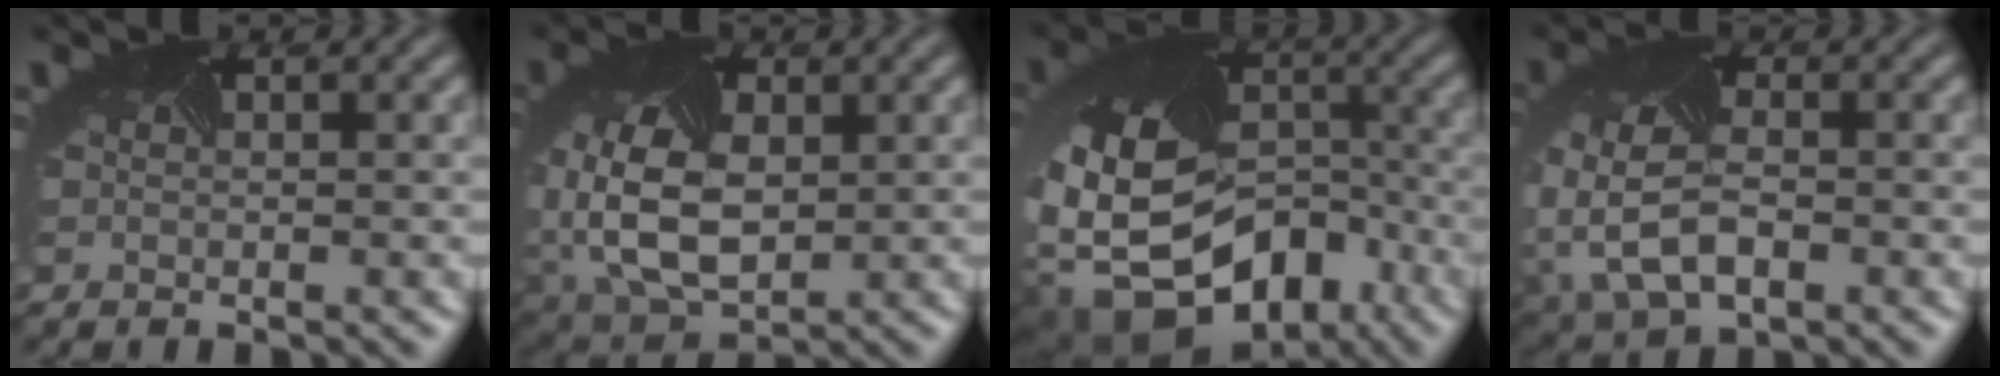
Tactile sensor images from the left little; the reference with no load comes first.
{"total": 8.0, "force": [-0.5, 5.5, 5.8], "torque": [-0.160, -0.016, 0.002]}
{"total": 16.6, "force": [-6.6, 12.5, 8.7], "torque": [-0.183, -0.045, -0.084]}
{"total": 6.5, "force": [-2.1, 4.3, 4.4], "torque": [-0.123, -0.016, -0.038]}